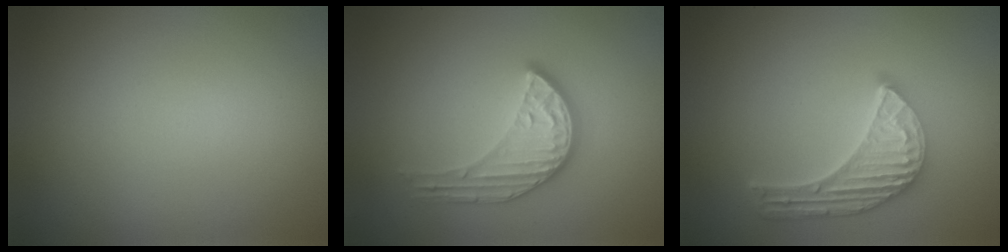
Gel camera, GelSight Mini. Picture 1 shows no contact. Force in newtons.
{"total": 3.5, "press": 3.3, "slide": 1.3}
{"total": 5.8, "press": 4.3, "slide": 3.8}